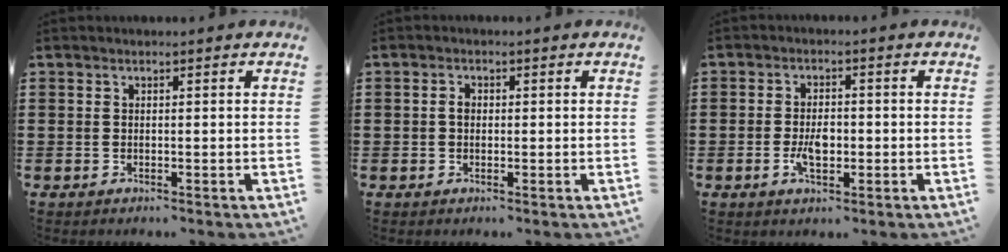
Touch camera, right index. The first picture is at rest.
{"total": 1.6, "force": [0.0, 1.0, 1.2], "torque": [-0.024, 0.006, -0.001]}
{"total": 3.9, "force": [-0.8, 2.1, 3.2], "torque": [-0.066, 0.003, -0.015]}